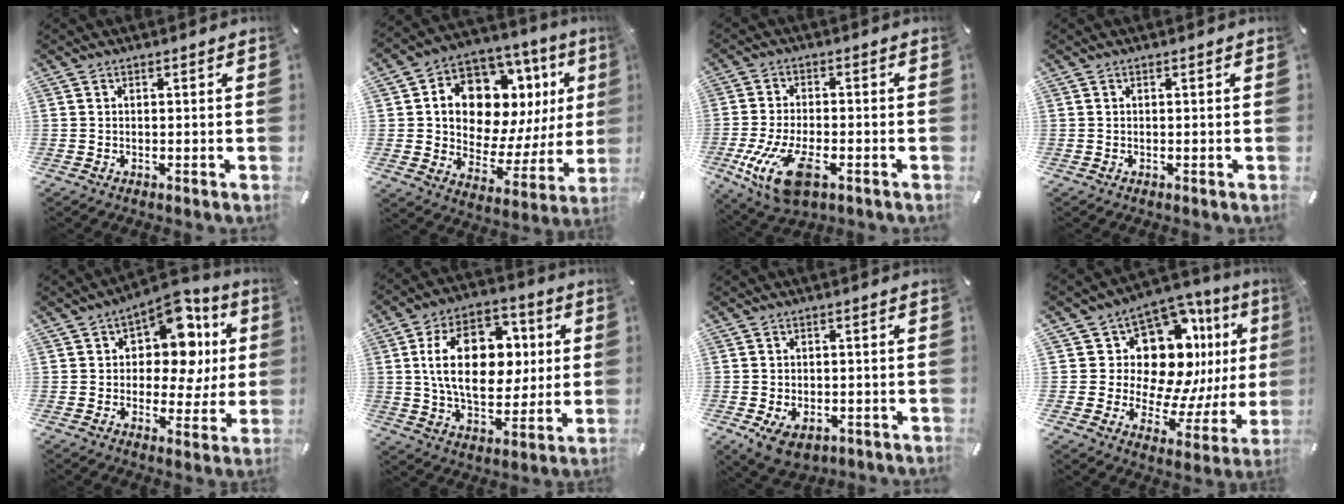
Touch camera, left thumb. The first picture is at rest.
{"total": 13.1, "force": [6.3, 9.0, 7.1], "torque": [-0.109, -0.060, 0.112]}
{"total": 12.9, "force": [-5.1, 6.4, 10.0], "torque": [-0.221, 0.001, -0.087]}
{"total": 0.0}
{"total": 13.7, "force": [5.5, 8.5, 9.2], "torque": [-0.124, -0.044, 0.095]}
{"total": 19.6, "force": [3.0, 13.2, 14.2], "torque": [-0.234, 0.011, 0.052]}
{"total": 5.5, "force": [-1.8, 4.1, 3.2], "torque": [-0.062, 0.004, -0.033]}
{"total": 16.6, "force": [5.8, 11.8, 10.1], "torque": [-0.166, -0.077, 0.105]}